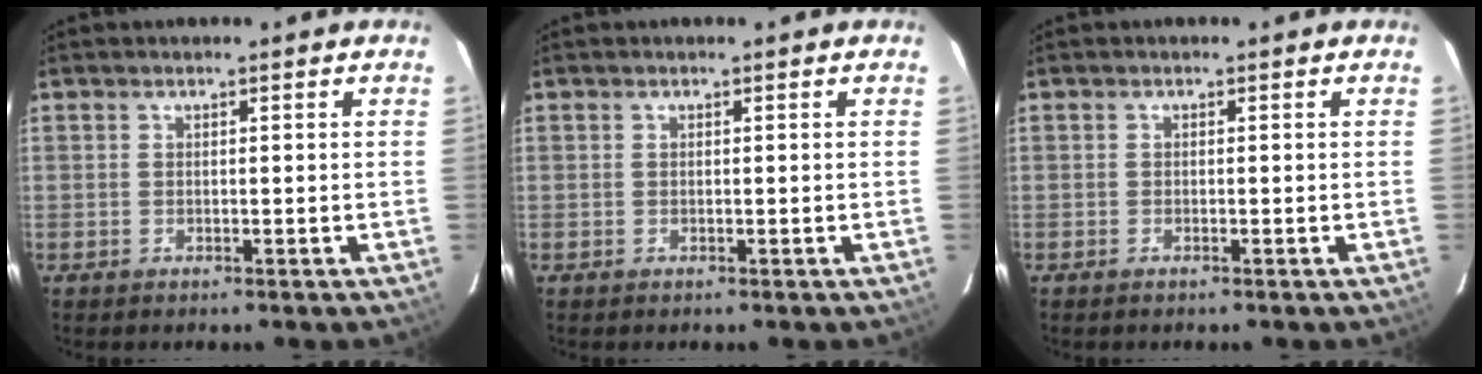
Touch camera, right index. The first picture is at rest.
{"total": 0.0}
{"total": 0.0}